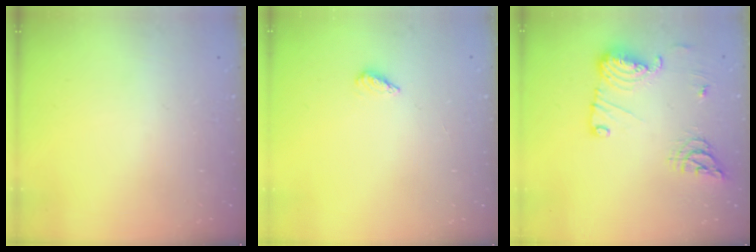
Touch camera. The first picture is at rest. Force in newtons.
{"total": 2.3, "press": 2.2, "slide": 0.8}
{"total": 17.5, "press": 16.1, "slide": 6.9}